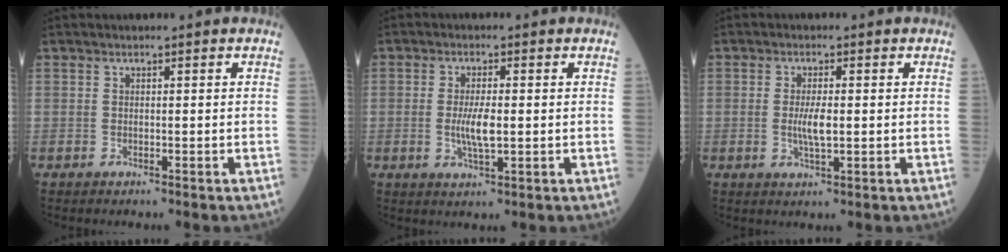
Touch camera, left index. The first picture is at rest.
{"total": 4.2, "force": [-0.3, 0.8, 4.2], "torque": [-0.088, -0.006, -0.004]}
{"total": 3.4, "force": [-0.1, 0.6, 3.3], "torque": [-0.070, -0.005, -0.001]}